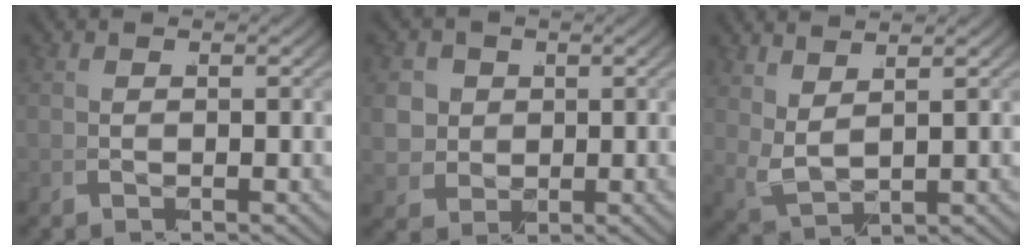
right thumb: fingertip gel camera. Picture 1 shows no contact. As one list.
[{"total": 6.0, "force": [0.8, 5.3, 2.7], "torque": [-0.077, -0.032, 0.032]}, {"total": 3.8, "force": [2.6, 1.5, 2.4], "torque": [-0.052, -0.007, 0.065]}]